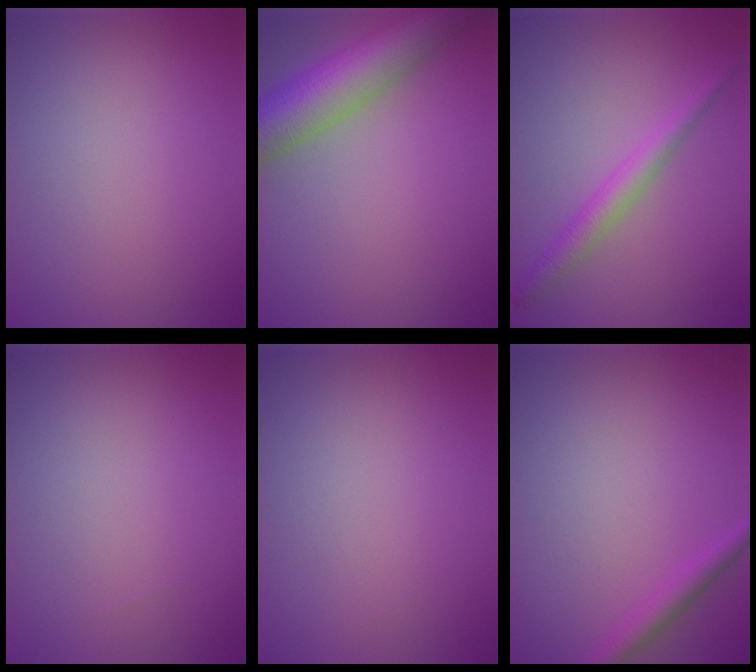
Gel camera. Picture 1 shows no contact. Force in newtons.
{"total": 8.6, "press": 8.6, "slide": 0.5}
{"total": 2.4, "press": 2.4, "slide": 0.1}
{"total": 0.0}
{"total": 0.0}
{"total": 1.9, "press": 1.9, "slide": 0.0}